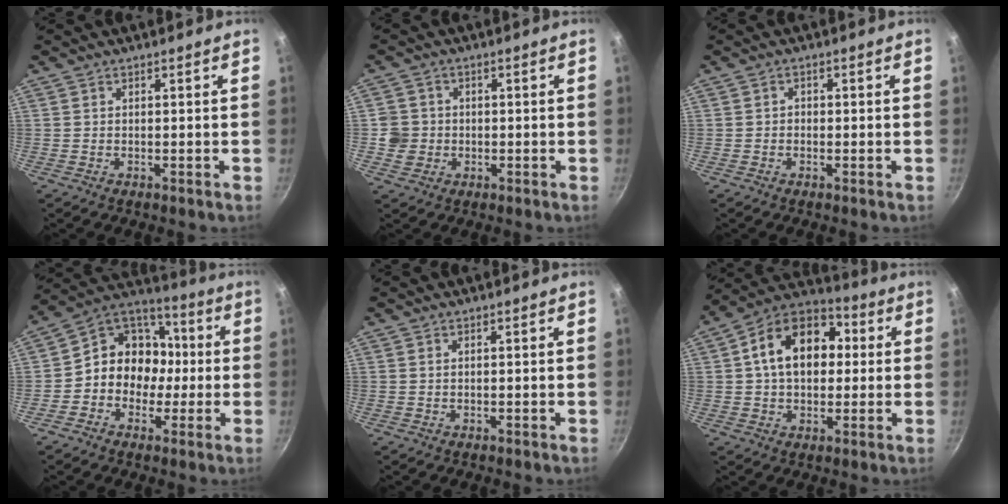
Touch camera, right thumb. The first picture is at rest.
{"total": 4.3, "force": [-0.5, 4.2, 0.9], "torque": [0.005, 0.007, -0.011]}
{"total": 0.9, "force": [-0.3, 0.8, 0.3], "torque": [0.008, 0.005, -0.010]}
{"total": 13.9, "force": [-1.3, 11.5, 7.7], "torque": [-0.071, 0.041, -0.035]}
{"total": 0.0}
{"total": 16.2, "force": [2.5, 10.9, 11.8], "torque": [-0.159, 0.025, 0.030]}